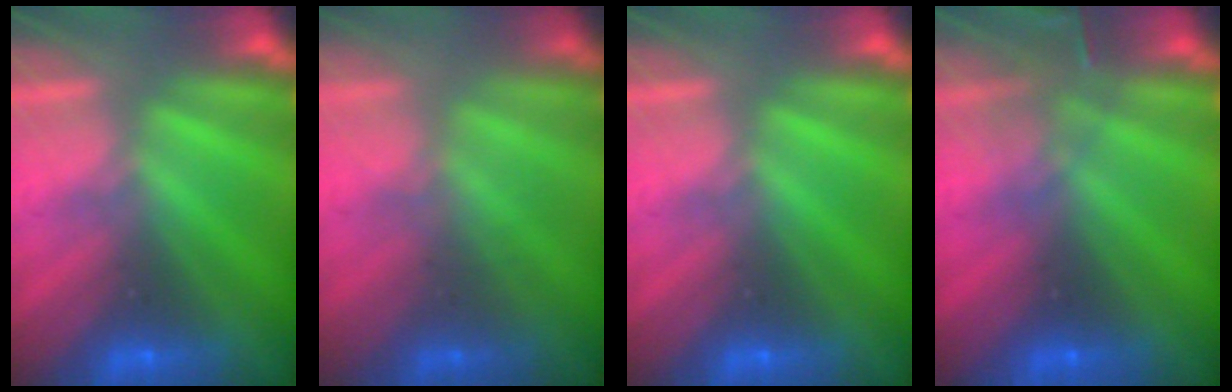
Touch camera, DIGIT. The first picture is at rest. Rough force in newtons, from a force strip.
{"total": 1.8}
{"total": 0.0}
{"total": 3.0}